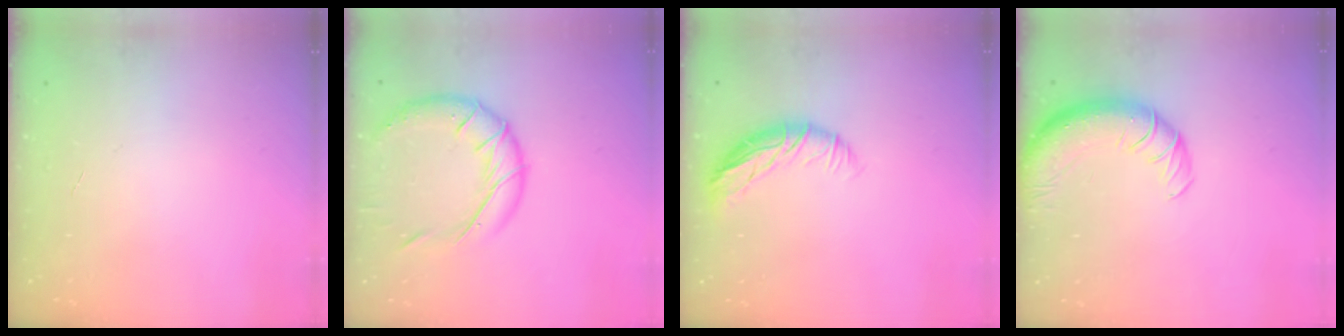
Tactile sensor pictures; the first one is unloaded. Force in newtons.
{"total": 15.4, "press": 15.3, "slide": 1.7}
{"total": 10.5, "press": 10.3, "slide": 1.6}
{"total": 11.9, "press": 11.5, "slide": 3.1}